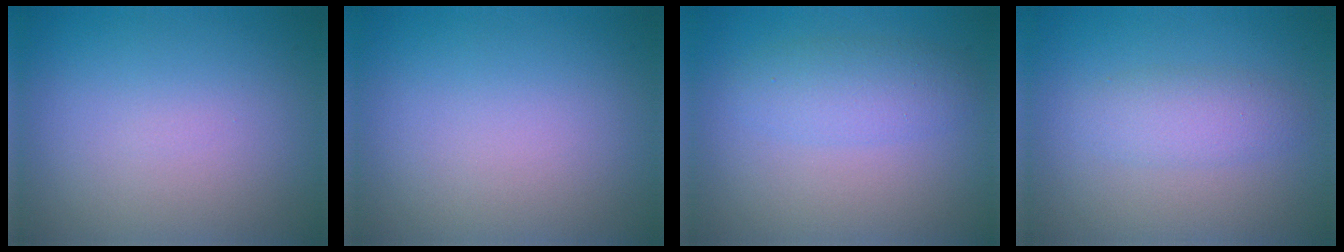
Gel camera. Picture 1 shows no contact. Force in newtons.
{"total": 0.0}
{"total": 2.8, "press": 2.8, "slide": 0.0}
{"total": 2.3, "press": 2.3, "slide": 0.1}